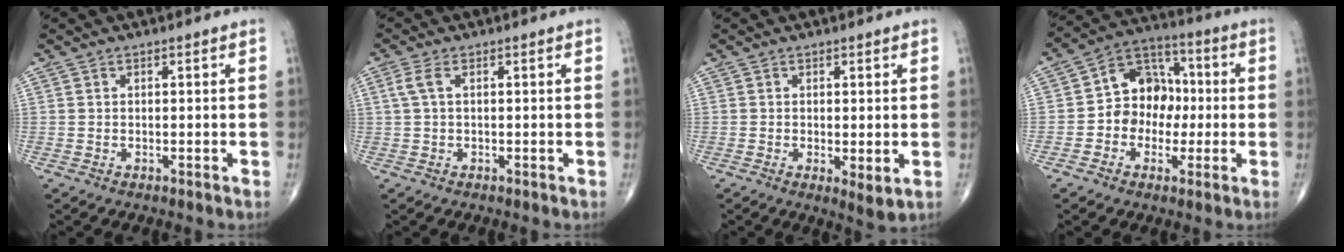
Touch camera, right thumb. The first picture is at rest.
{"total": 2.5, "force": [0.6, 1.0, 2.3], "torque": [-0.067, 0.011, 0.013]}
{"total": 3.5, "force": [-0.4, 1.1, 3.3], "torque": [-0.054, -0.015, -0.006]}
{"total": 11.4, "force": [-1.0, 9.2, 6.7], "torque": [-0.066, 0.038, -0.029]}